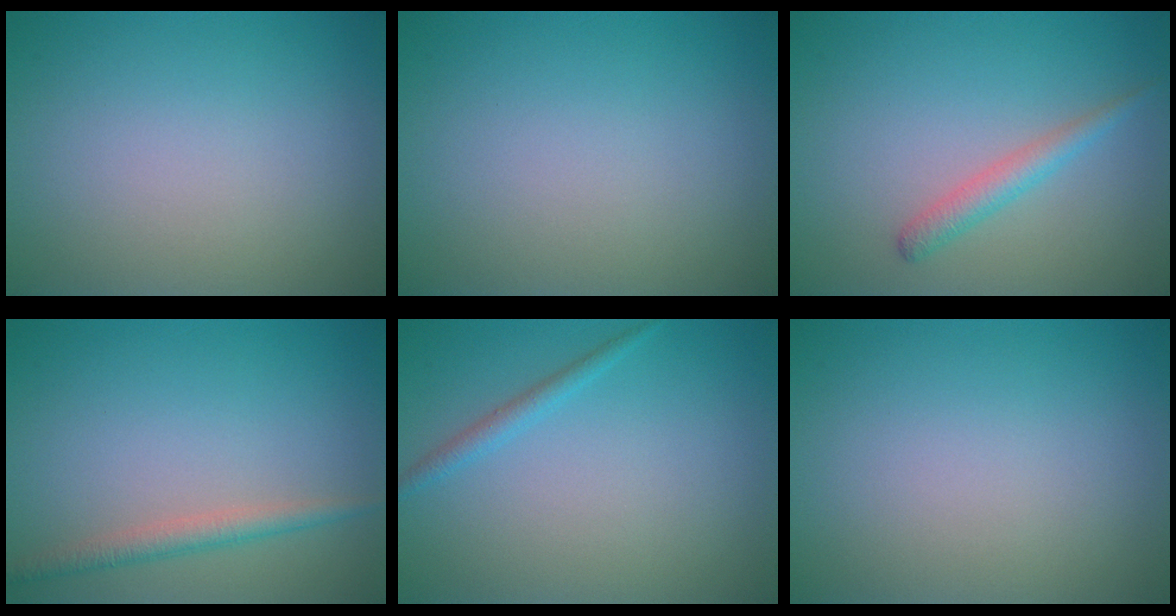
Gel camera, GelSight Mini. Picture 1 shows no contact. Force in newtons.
{"total": 0.0}
{"total": 1.9, "press": 1.9, "slide": 0.0}
{"total": 2.1, "press": 2.1, "slide": 0.0}
{"total": 1.3, "press": 1.3, "slide": 0.1}
{"total": 0.0}